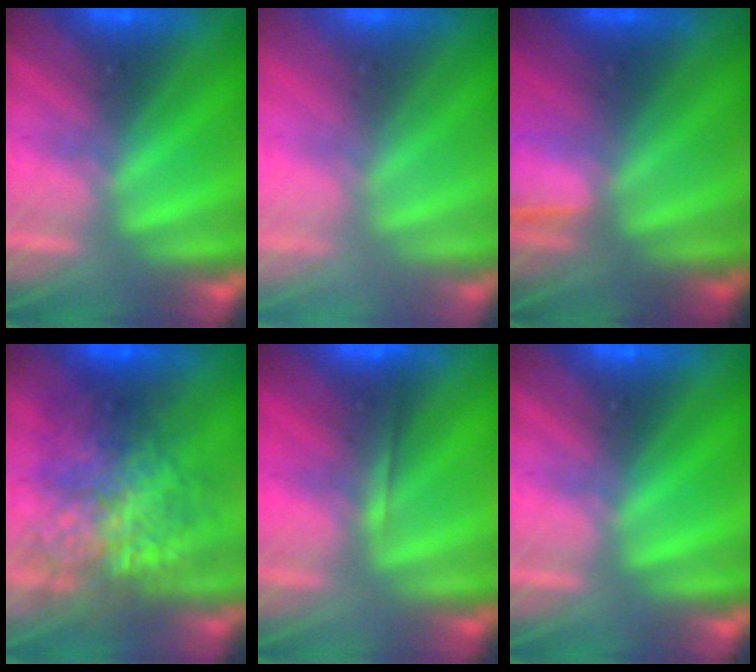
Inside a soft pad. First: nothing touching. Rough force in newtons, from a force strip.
{"total": 2.8}
{"total": 1.3}
{"total": 7.4}
{"total": 1.9}
{"total": 0.0}